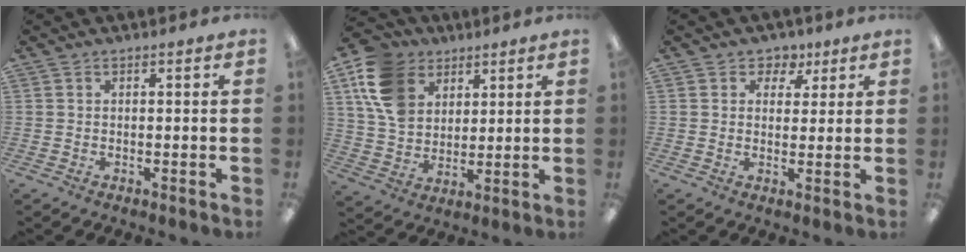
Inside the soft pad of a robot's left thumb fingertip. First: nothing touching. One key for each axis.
{"total": 14.2, "fx": 6.8, "fy": 10.7, "fz": 6.4, "tx": -0.145, "ty": -0.020, "tz": 0.135}
{"total": 4.5, "fx": 2.5, "fy": 3.6, "fz": 1.0, "tx": -0.009, "ty": -0.007, "tz": 0.041}